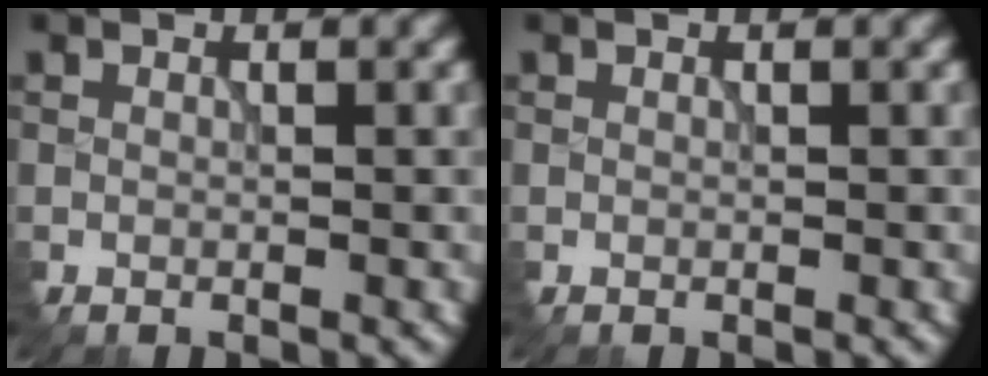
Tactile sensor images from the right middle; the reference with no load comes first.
{"total": 0.0}